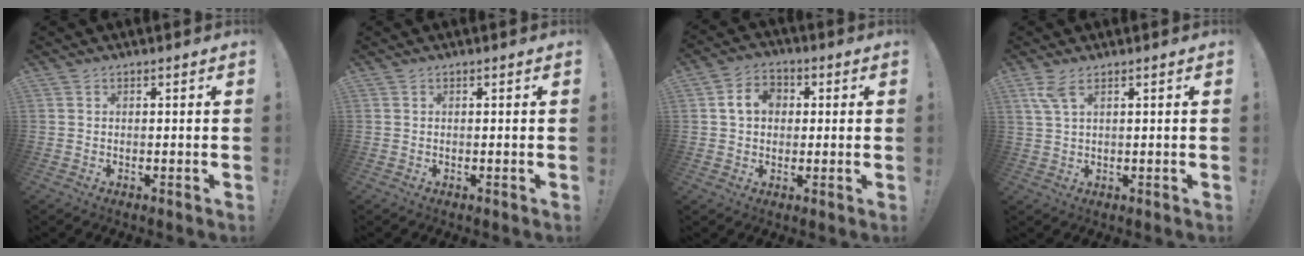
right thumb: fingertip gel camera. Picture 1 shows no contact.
{"total": 0.0}
{"total": 8.3, "force": [1.6, 6.5, 4.9], "torque": [-0.077, 0.016, 0.030]}
{"total": 4.5, "force": [2.4, 1.3, 3.6], "torque": [-0.082, 0.001, 0.047]}